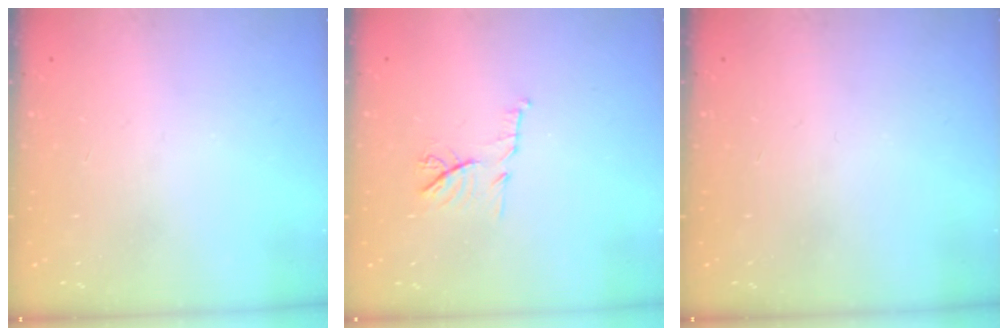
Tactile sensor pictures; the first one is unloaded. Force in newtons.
{"total": 7.5, "press": 7.5, "slide": 0.7}
{"total": 0.0}